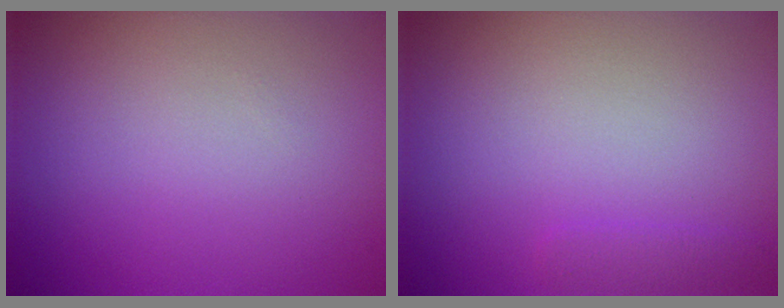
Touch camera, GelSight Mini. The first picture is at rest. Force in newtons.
{"total": 0.9, "press": 0.9, "slide": 0.0}